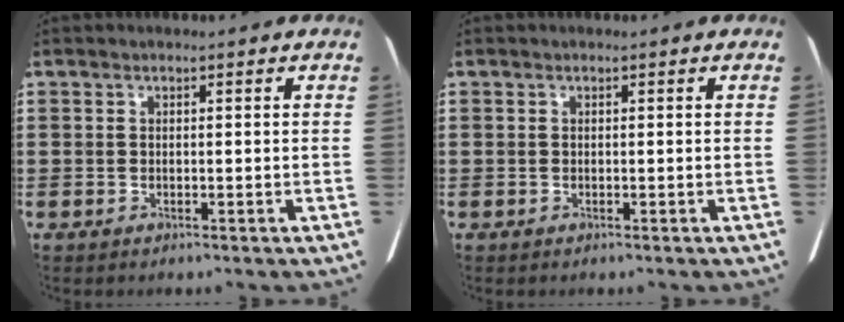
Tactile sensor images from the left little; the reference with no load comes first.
{"total": 0.0}